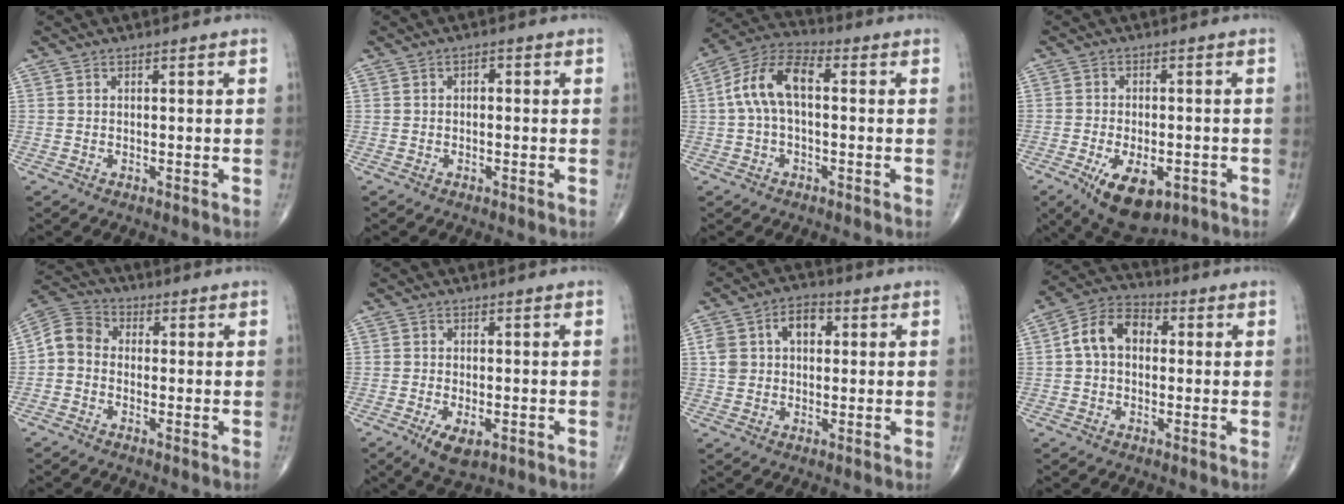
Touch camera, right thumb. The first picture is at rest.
{"total": 1.3, "force": [0.0, 0.9, 1.0], "torque": [-0.004, 0.008, -0.005]}
{"total": 10.7, "force": [0.7, 5.6, 9.1], "torque": [-0.184, 0.037, 0.004]}
{"total": 11.4, "force": [-5.1, 5.8, 8.4], "torque": [-0.128, 0.002, -0.069]}
{"total": 6.2, "force": [-0.9, 5.1, 3.5], "torque": [-0.052, 0.022, -0.037]}
{"total": 5.1, "force": [-2.2, 2.3, 4.0], "torque": [-0.071, -0.004, -0.032]}
{"total": 8.7, "force": [2.0, 6.1, 5.8], "torque": [-0.083, 0.017, 0.030]}
{"total": 9.1, "force": [0.8, 6.4, 6.3], "torque": [-0.104, 0.031, 0.003]}